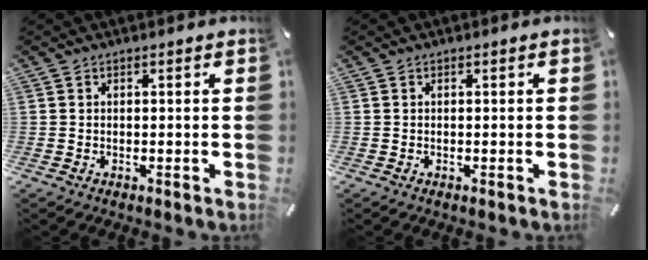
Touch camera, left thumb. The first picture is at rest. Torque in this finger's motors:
{"motor_torque": [-0.04, 0.04, -0.03, 0.06, 0.00]}